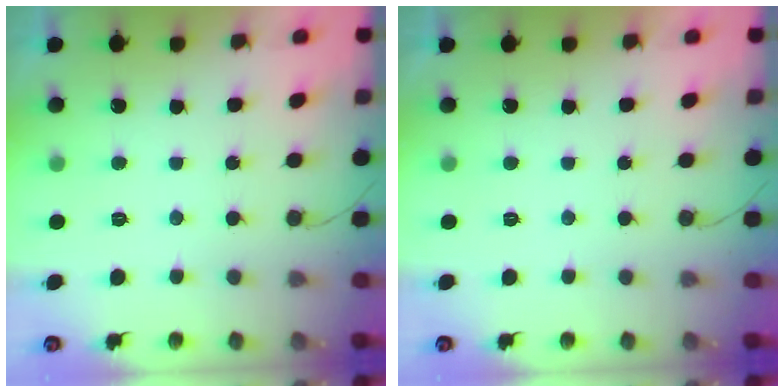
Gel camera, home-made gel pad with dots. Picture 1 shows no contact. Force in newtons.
{"total": 1.8, "press": 1.8, "slide": 0.0}